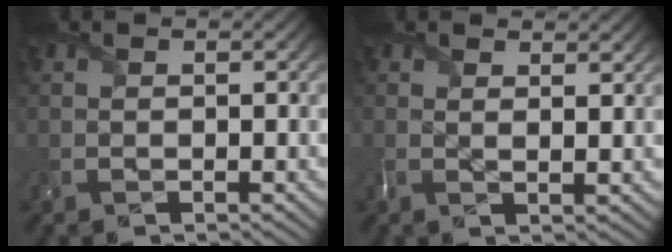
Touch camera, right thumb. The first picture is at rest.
{"total": 2.2, "force": [1.4, 0.6, 1.5], "torque": [-0.031, -0.003, 0.026]}